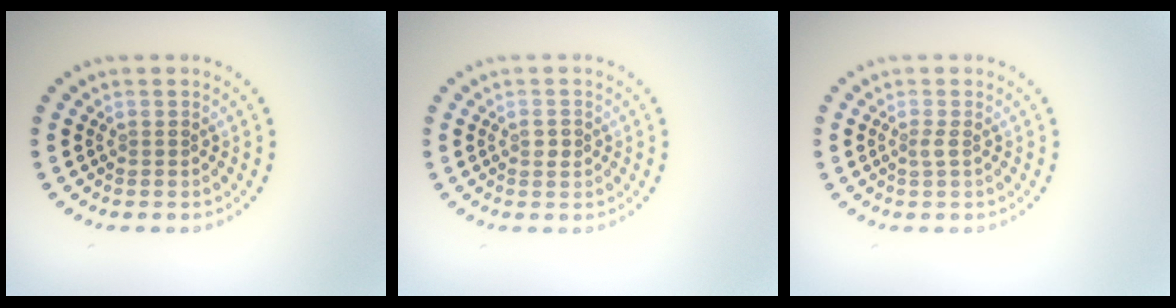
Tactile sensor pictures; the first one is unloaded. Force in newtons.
{"total": 1.0, "press": 1.0, "slide": 0.2}
{"total": 0.8, "press": 0.6, "slide": 0.6}